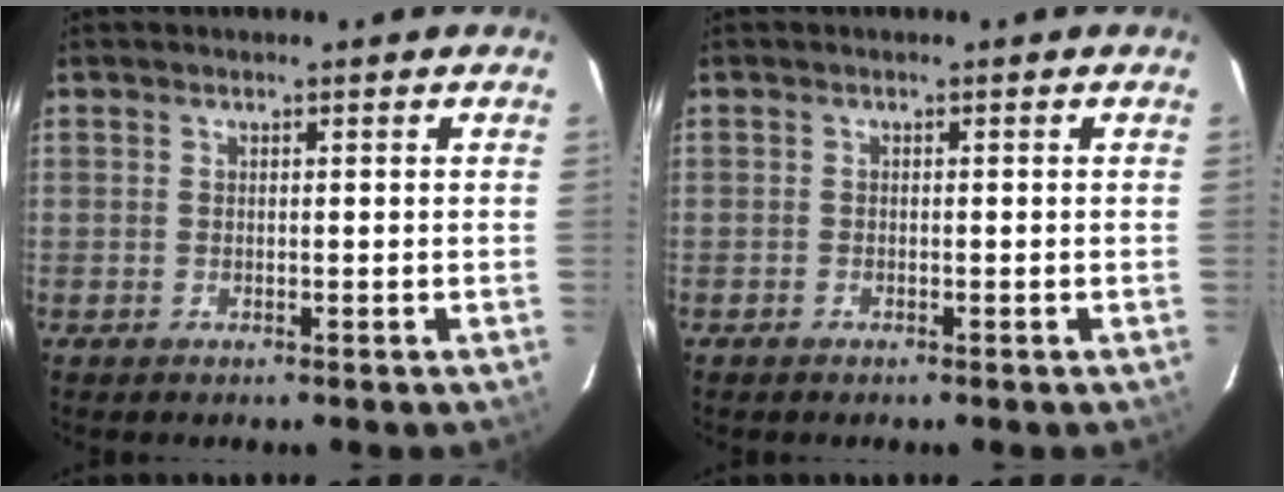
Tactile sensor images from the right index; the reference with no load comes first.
{"total": 0.7, "force": [-0.6, 0.3, 0.0], "torque": [-0.003, 0.003, -0.011]}